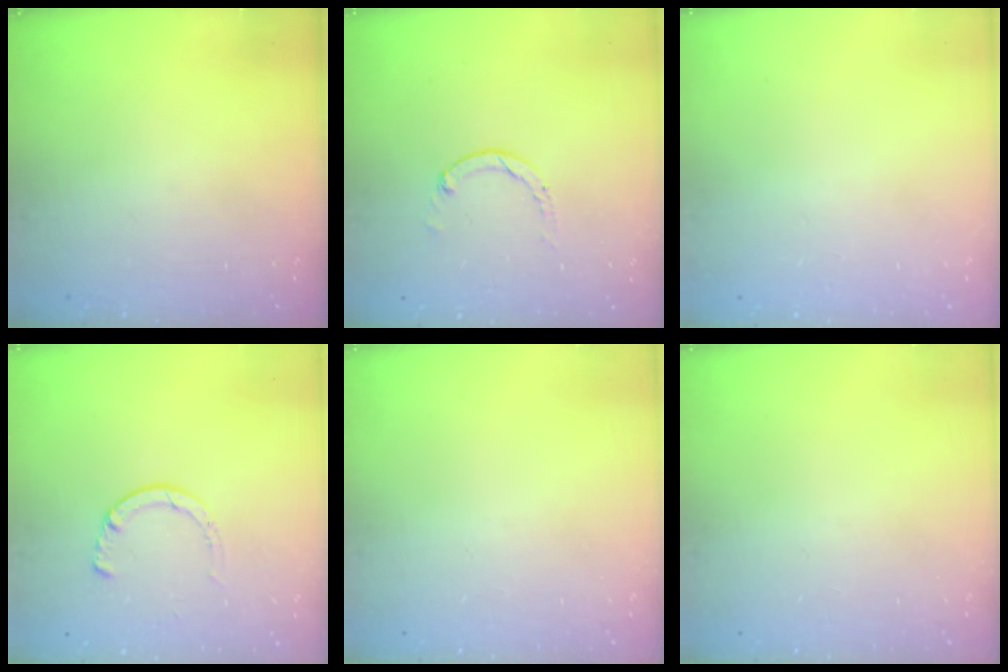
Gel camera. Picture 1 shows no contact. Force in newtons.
{"total": 1.2, "press": 1.2, "slide": 0.3}
{"total": 2.4, "press": 2.4, "slide": 0.2}
{"total": 1.2, "press": 1.2, "slide": 0.3}
{"total": 0.0}
{"total": 0.0}